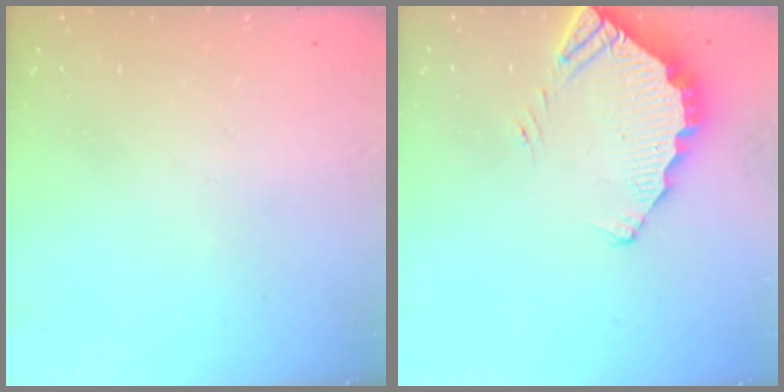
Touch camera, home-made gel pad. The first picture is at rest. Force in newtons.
{"total": 4.0, "press": 3.9, "slide": 0.3}